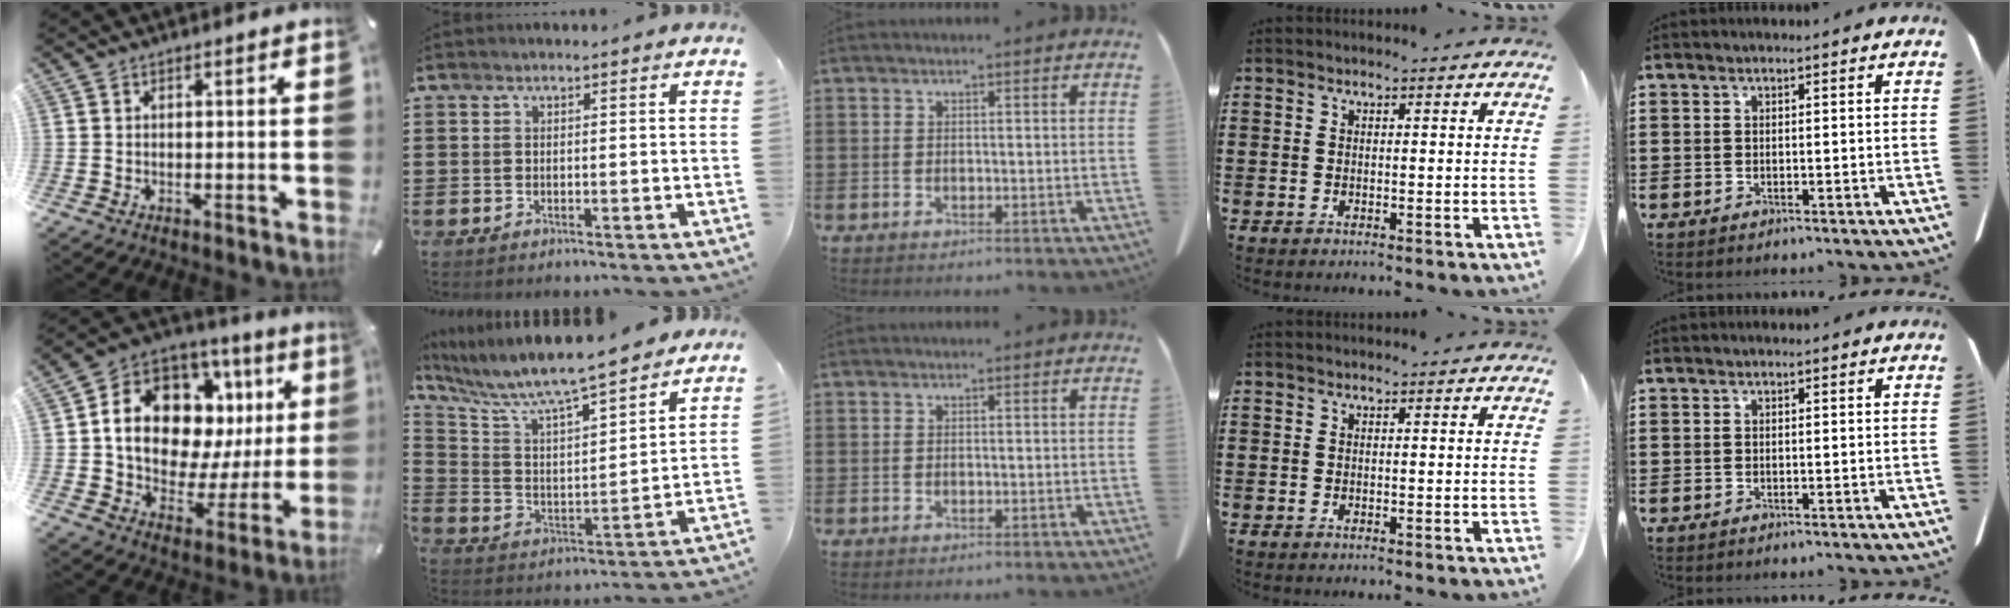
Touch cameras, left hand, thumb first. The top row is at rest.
{"thumb": {"total": 17.0, "force": [5.9, 11.5, 11.1], "torque": [-0.176, -0.045, 0.104]}, "index": {"total": 7.8, "force": [7.0, 0.8, 3.4], "torque": [-0.101, -0.054, 0.113]}}